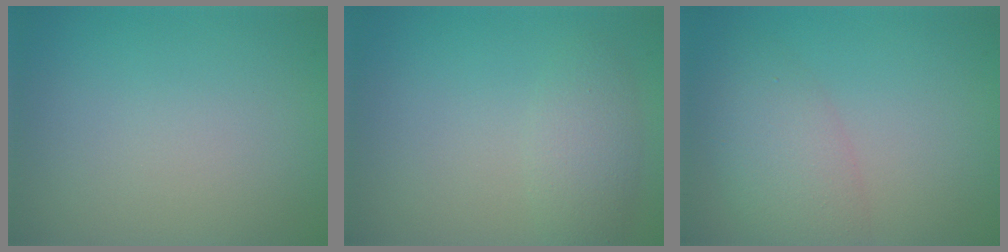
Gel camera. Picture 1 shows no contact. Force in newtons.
{"total": 2.3, "press": 2.3, "slide": 0.0}
{"total": 4.6, "press": 4.6, "slide": 0.3}